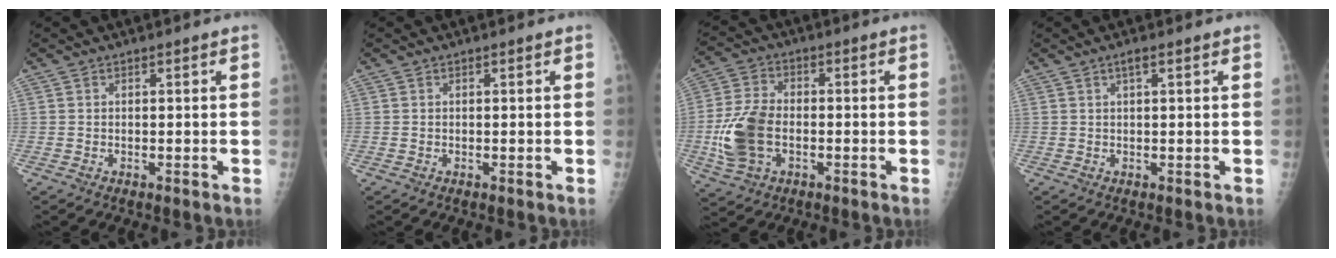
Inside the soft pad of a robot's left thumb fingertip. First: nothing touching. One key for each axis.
{"total": 0.0}
{"total": 11.1, "fx": -2.3, "fy": 7.2, "fz": 8.1, "tx": -0.166, "ty": 0.012, "tz": -0.044}
{"total": 1.6, "fx": 0.8, "fy": 0.3, "fz": 1.4, "tx": -0.025, "ty": 0.004, "tz": 0.013}